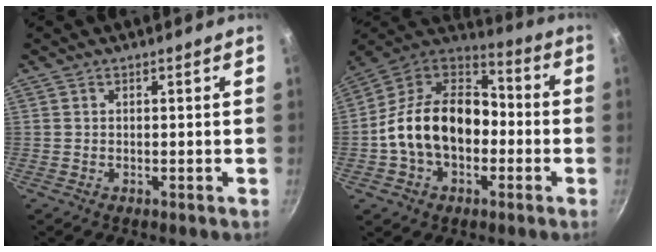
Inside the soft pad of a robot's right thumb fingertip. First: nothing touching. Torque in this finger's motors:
{"motor_torque": [1.54, 3.47, 1.35, -1.42, 0.15]}